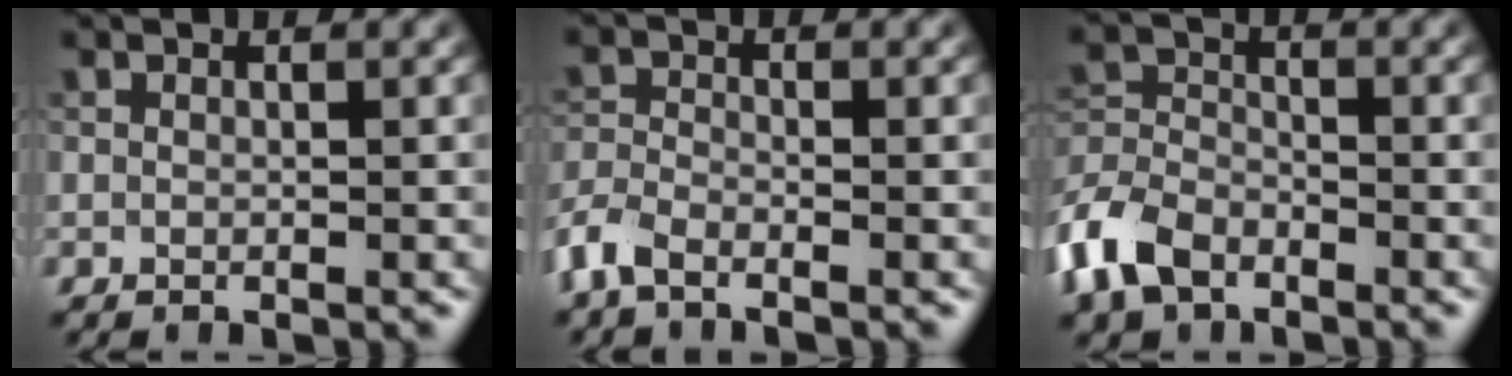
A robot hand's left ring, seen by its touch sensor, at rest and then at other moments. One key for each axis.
{"total": 3.0, "fx": -2.2, "fy": 1.2, "fz": 1.6, "tx": -0.040, "ty": -0.004, "tz": -0.061}
{"total": 5.6, "fx": -3.7, "fy": 3.2, "fz": 2.7, "tx": -0.061, "ty": 0.001, "tz": -0.085}